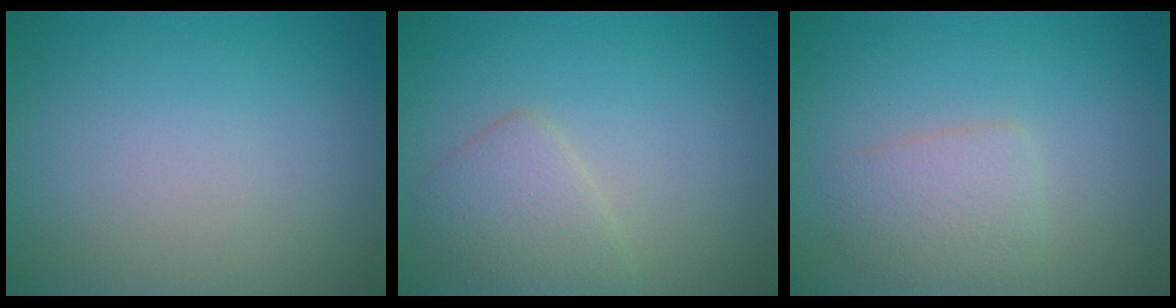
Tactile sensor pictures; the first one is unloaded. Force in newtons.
{"total": 2.8, "press": 2.8, "slide": 0.2}
{"total": 2.5, "press": 2.5, "slide": 0.0}